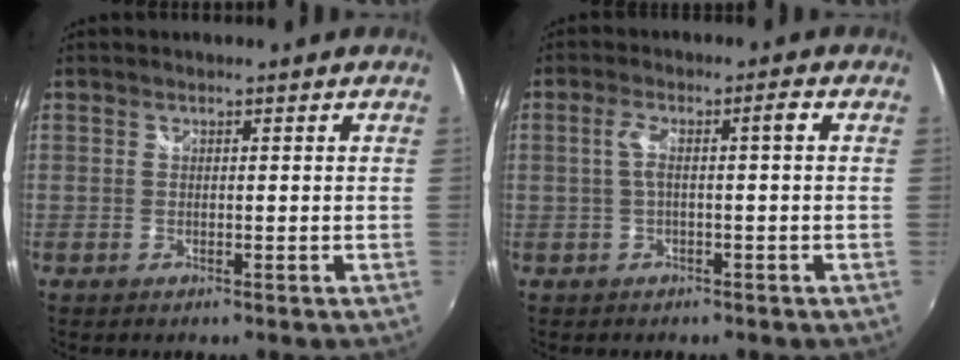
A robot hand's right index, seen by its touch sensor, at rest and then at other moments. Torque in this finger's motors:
{"motor_torque": [0.53, 0.00, 0.20, 0.06]}